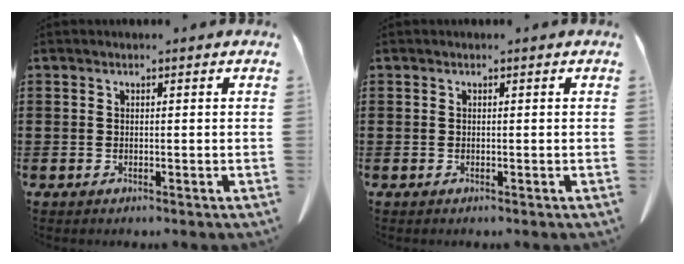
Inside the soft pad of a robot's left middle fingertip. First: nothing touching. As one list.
[{"total": 0.0}]